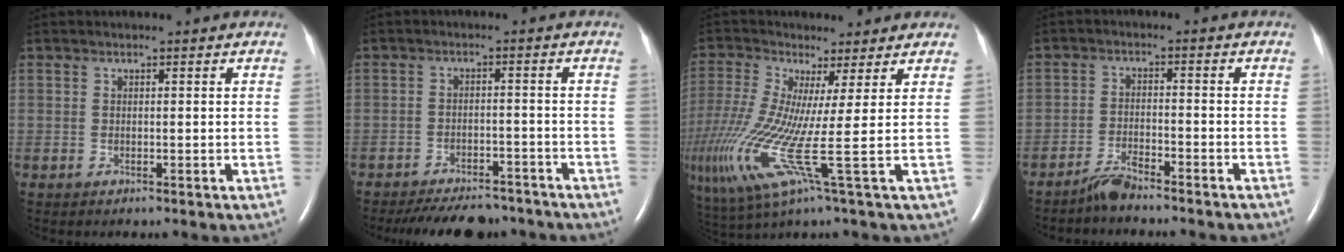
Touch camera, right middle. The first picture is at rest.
{"total": 11.7, "force": [-10.3, 4.1, 3.8], "torque": [-0.062, 0.001, -0.134]}
{"total": 14.3, "force": [-2.8, 0.2, 14.1], "torque": [-0.325, -0.023, -0.057]}
{"total": 3.9, "force": [-3.6, 0.3, 1.4], "torque": [-0.033, -0.009, -0.067]}